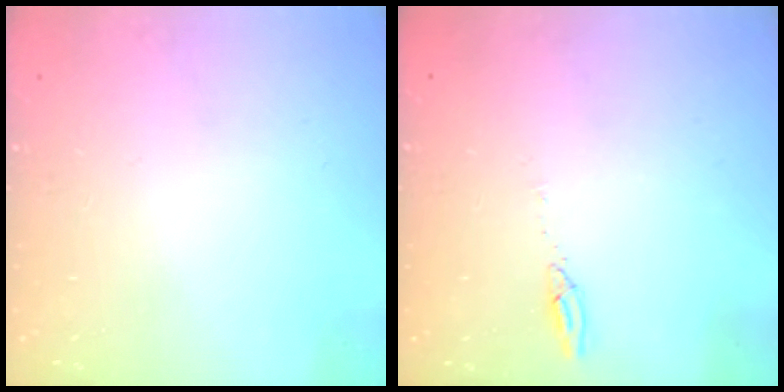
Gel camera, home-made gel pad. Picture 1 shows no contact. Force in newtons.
{"total": 2.7, "press": 2.7, "slide": 0.2}